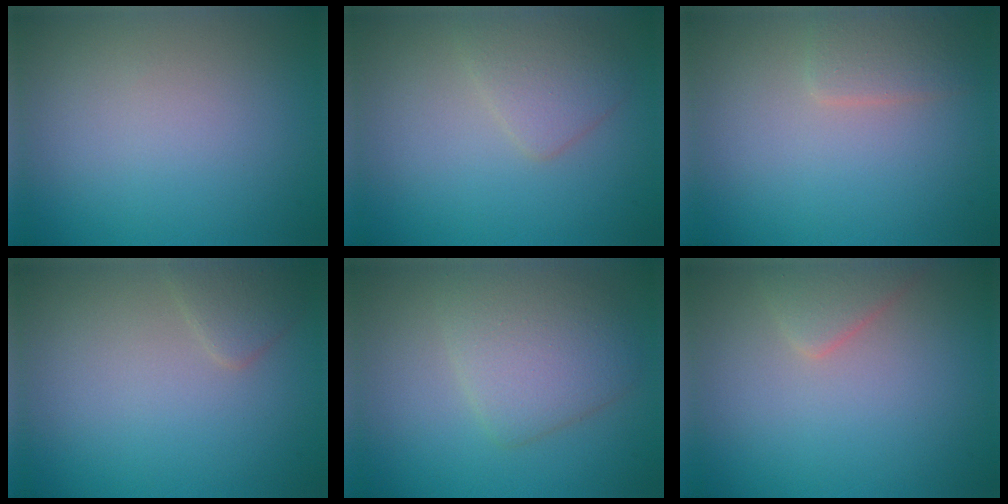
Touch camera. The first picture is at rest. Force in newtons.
{"total": 2.4, "press": 2.4, "slide": 0.0}
{"total": 2.0, "press": 2.0, "slide": 0.1}
{"total": 1.6, "press": 1.6, "slide": 0.1}
{"total": 4.5, "press": 4.5, "slide": 0.2}
{"total": 2.1, "press": 2.1, "slide": 0.2}